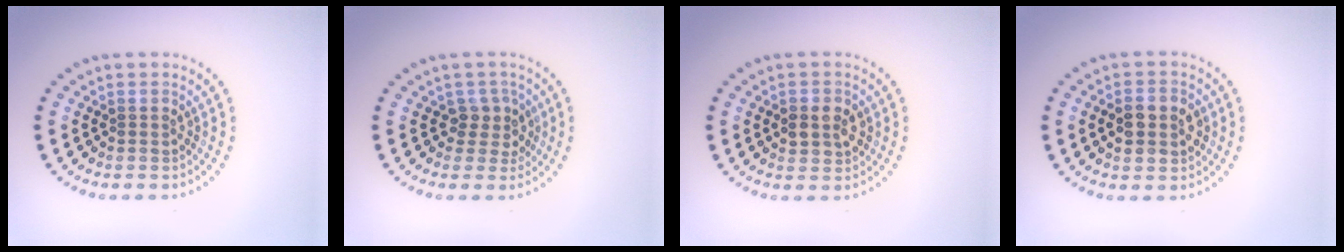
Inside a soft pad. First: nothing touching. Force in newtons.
{"total": 2.1, "press": 1.7, "slide": 1.3}
{"total": 2.5, "press": 2.5, "slide": 0.2}
{"total": 3.7, "press": 3.7, "slide": 0.2}